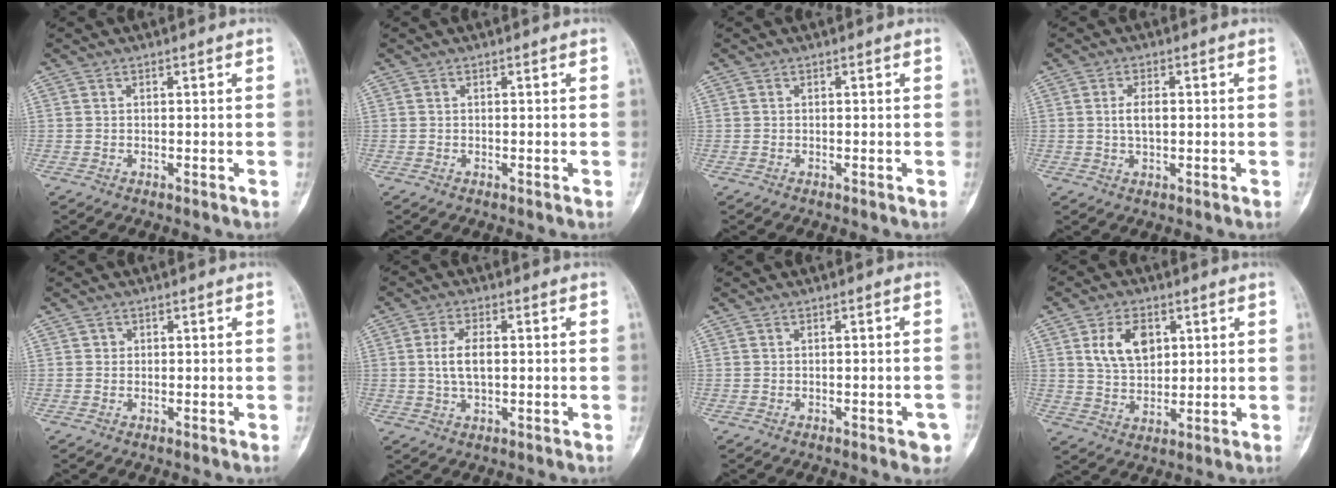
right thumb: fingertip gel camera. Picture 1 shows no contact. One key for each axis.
{"total": 0.0}
{"total": 0.0}
{"total": 3.4, "fx": 0.2, "fy": 1.6, "fz": 3.0, "tx": -0.056, "ty": -0.002, "tz": 0.005}
{"total": 0.8, "fx": 0.1, "fy": 0.8, "fz": 0.1, "tx": 0.004, "ty": 0.003, "tz": 0.001}
{"total": 5.4, "fx": 0.4, "fy": 2.7, "fz": 4.7, "tx": -0.095, "ty": 0.002, "tz": 0.007}
{"total": 3.1, "fx": -1.5, "fy": 1.2, "fz": 2.5, "tx": -0.021, "ty": 0.010, "tz": -0.014}
{"total": 8.9, "fx": 3.0, "fy": 5.8, "fz": 6.0, "tx": -0.088, "ty": -0.012, "tz": 0.061}